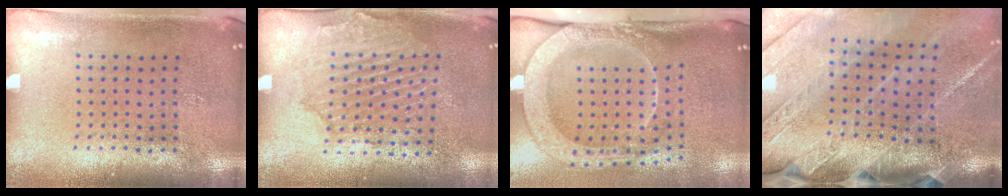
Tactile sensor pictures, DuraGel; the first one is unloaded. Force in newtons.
{"total": 1.6, "press": 1.6, "slide": 0.2}
{"total": 2.8, "press": 2.0, "slide": 1.9}
{"total": 4.0, "press": 3.4, "slide": 2.2}